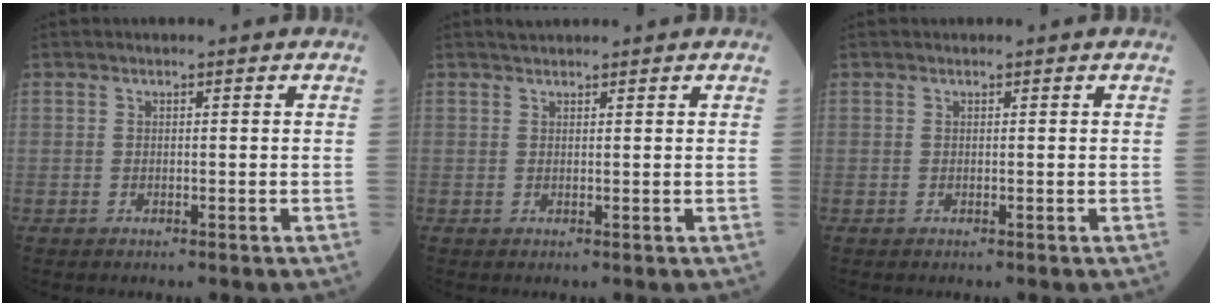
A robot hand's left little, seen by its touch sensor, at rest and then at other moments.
{"total": 1.3, "force": [1.3, 0.2, 0.3], "torque": [-0.011, 0.015, 0.025]}
{"total": 0.0}